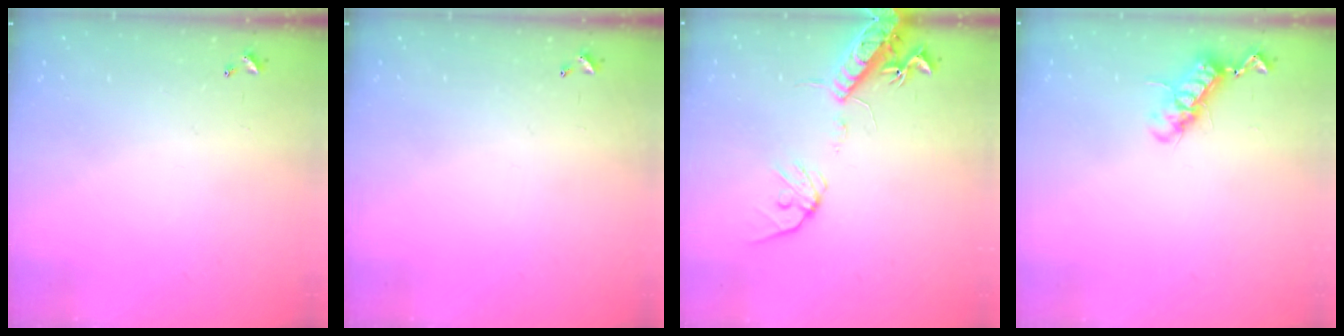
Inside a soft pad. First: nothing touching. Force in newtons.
{"total": 0.0}
{"total": 16.4, "press": 16.1, "slide": 3.0}
{"total": 11.3, "press": 11.2, "slide": 1.2}